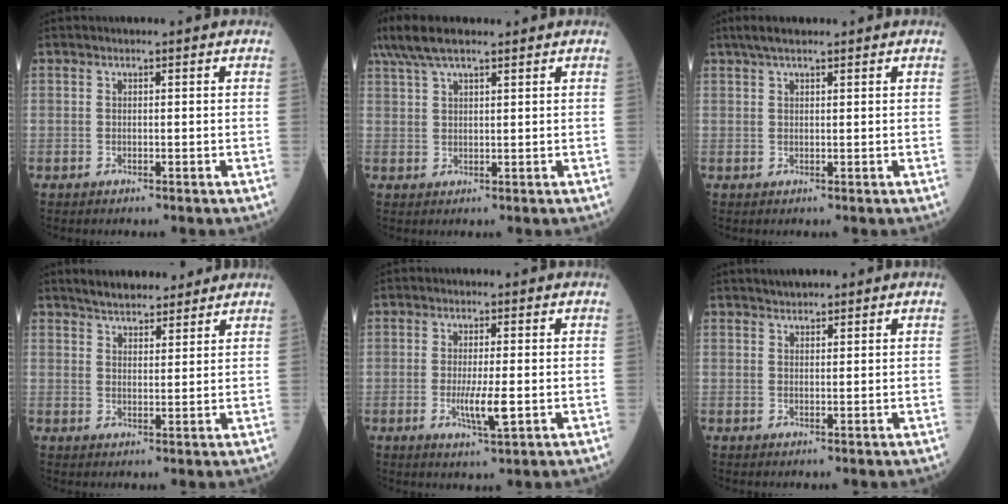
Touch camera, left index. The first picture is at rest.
{"total": 7.4, "force": [5.7, 1.6, 4.5], "torque": [-0.097, 0.034, 0.110]}
{"total": 3.3, "force": [2.5, 0.7, 2.1], "torque": [-0.042, 0.018, 0.047]}
{"total": 8.1, "force": [7.1, 2.5, 2.9], "torque": [-0.039, 0.017, 0.110]}
{"total": 4.6, "force": [-1.0, 0.5, 4.5], "torque": [-0.089, -0.009, -0.014]}
{"total": 2.9, "force": [2.3, 0.9, 1.4], "torque": [-0.020, 0.018, 0.035]}